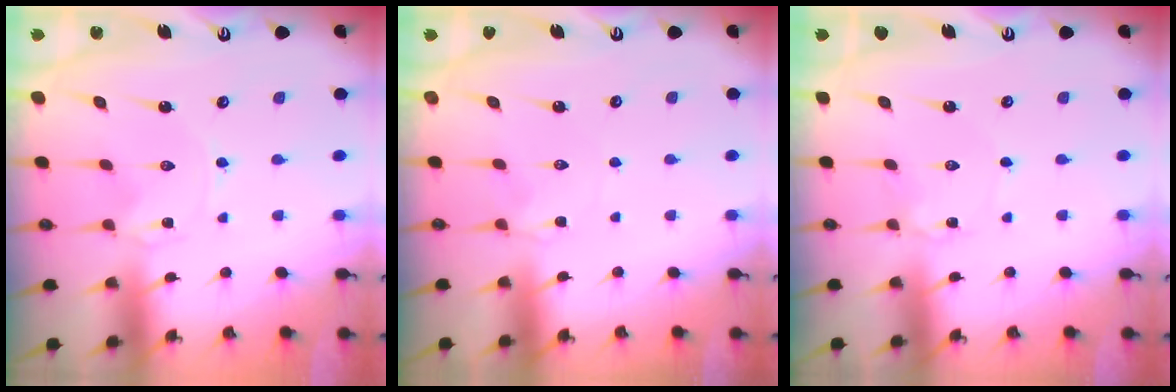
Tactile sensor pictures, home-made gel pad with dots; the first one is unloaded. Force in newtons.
{"total": 2.2, "press": 2.2, "slide": 0.4}
{"total": 1.9, "press": 1.9, "slide": 0.2}